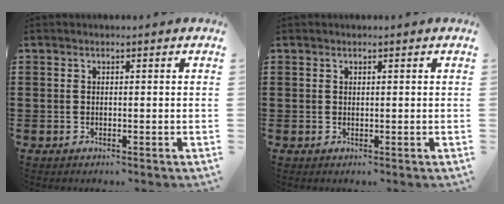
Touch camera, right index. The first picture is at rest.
{"total": 0.0}